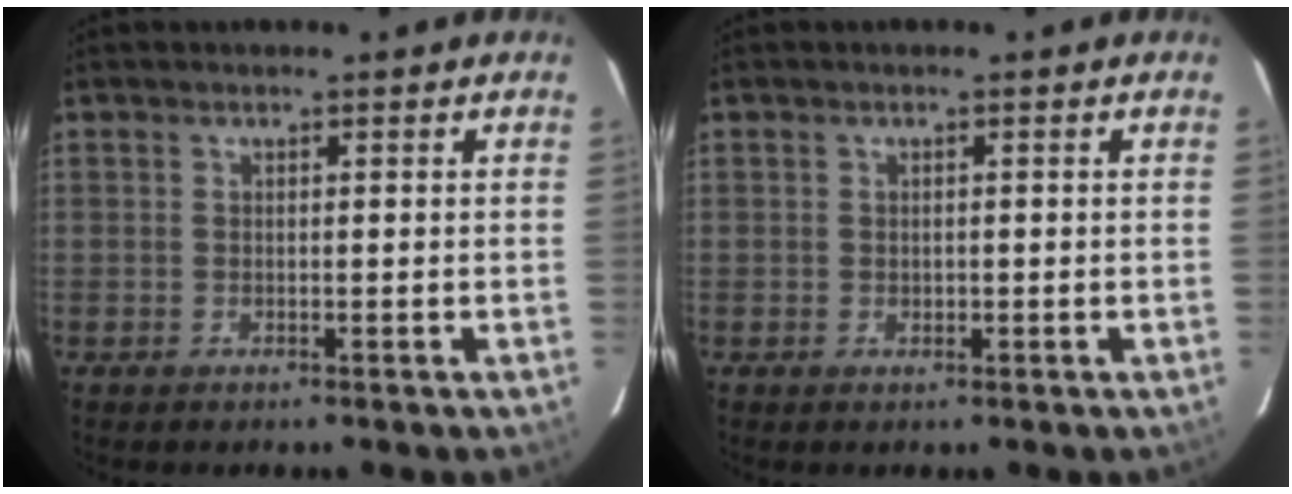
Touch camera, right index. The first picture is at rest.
{"total": 0.9, "force": [-0.1, 0.7, 0.6], "torque": [-0.008, 0.002, -0.001]}